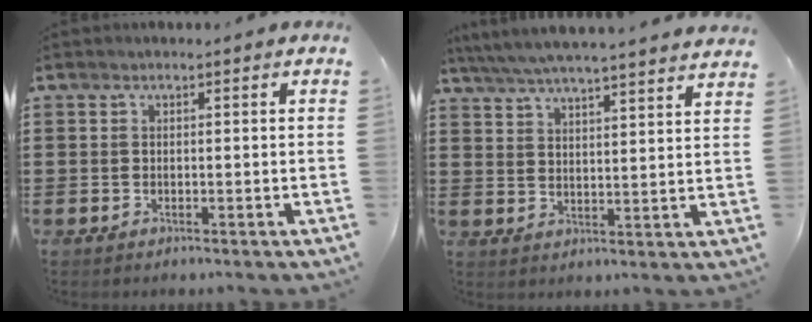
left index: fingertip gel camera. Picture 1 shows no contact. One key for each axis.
{"total": 5.2, "fx": 5.0, "fy": -0.3, "fz": 1.6, "tx": -0.050, "ty": -0.029, "tz": 0.086}